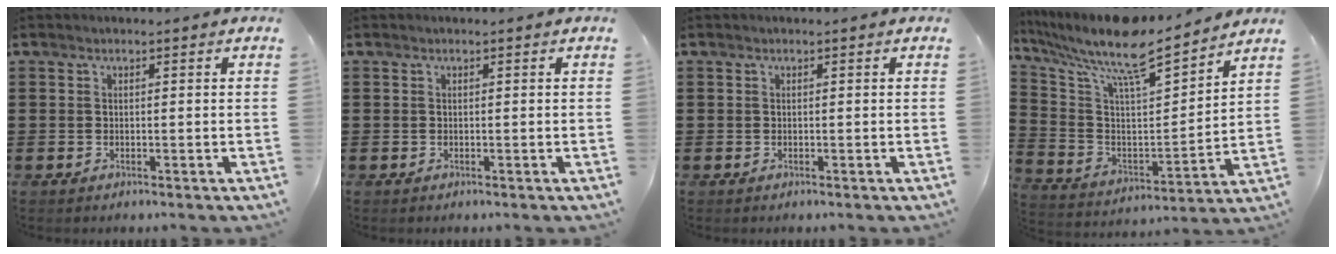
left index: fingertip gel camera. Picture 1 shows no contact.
{"total": 0.0}
{"total": 0.0}
{"total": 10.6, "force": [9.0, 1.3, 5.4], "torque": [-0.135, -0.070, 0.146]}